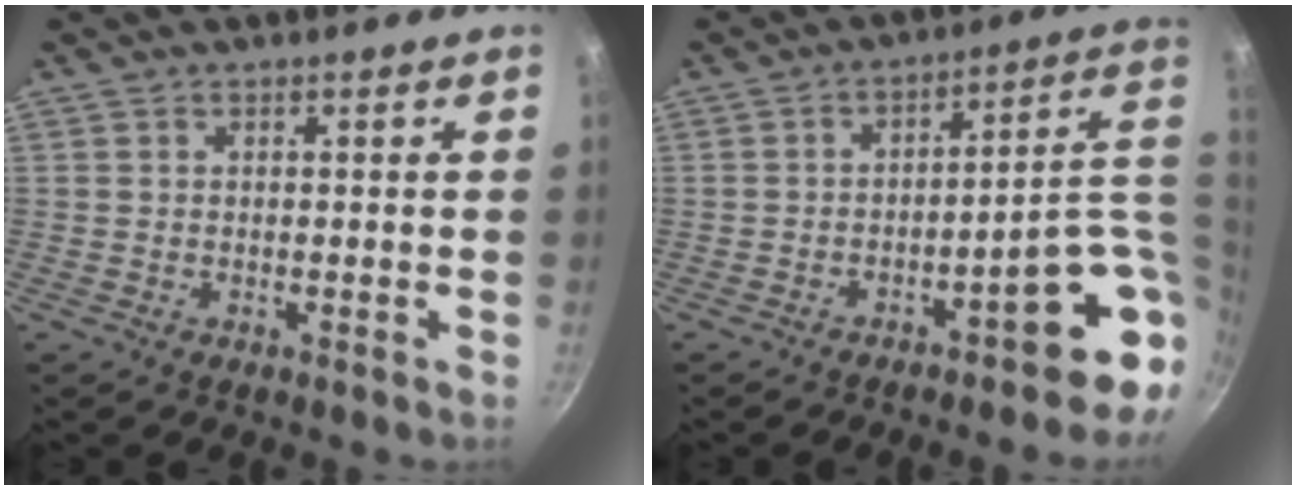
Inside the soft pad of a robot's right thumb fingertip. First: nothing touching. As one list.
[{"total": 13.8, "force": [-3.2, 4.9, 12.5], "torque": [-0.119, 0.037, -0.039]}]